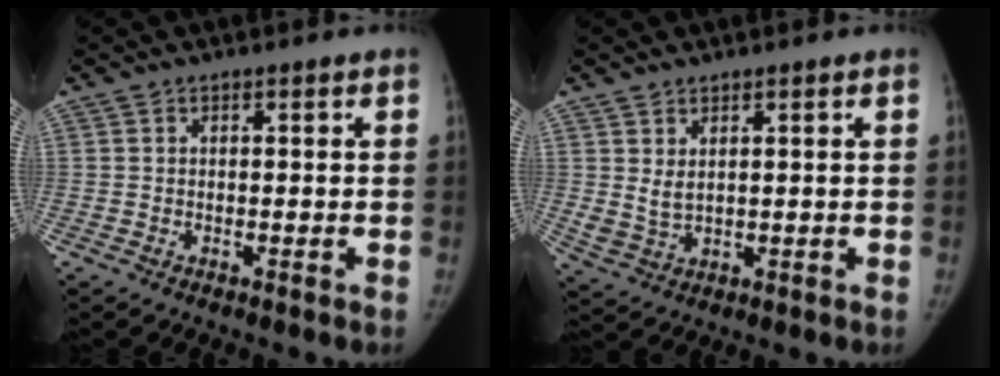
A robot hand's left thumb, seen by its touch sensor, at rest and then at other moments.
{"total": 3.2, "force": [1.3, 1.8, 2.3], "torque": [-0.046, -0.013, 0.038]}